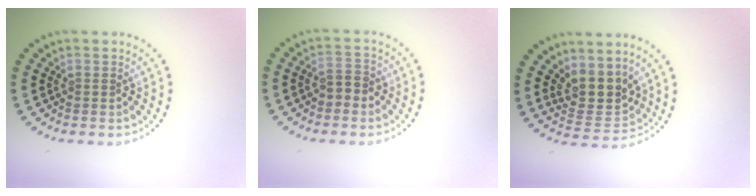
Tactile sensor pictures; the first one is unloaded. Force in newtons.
{"total": 1.9, "press": 1.8, "slide": 0.5}
{"total": 3.8, "press": 3.1, "slide": 2.2}